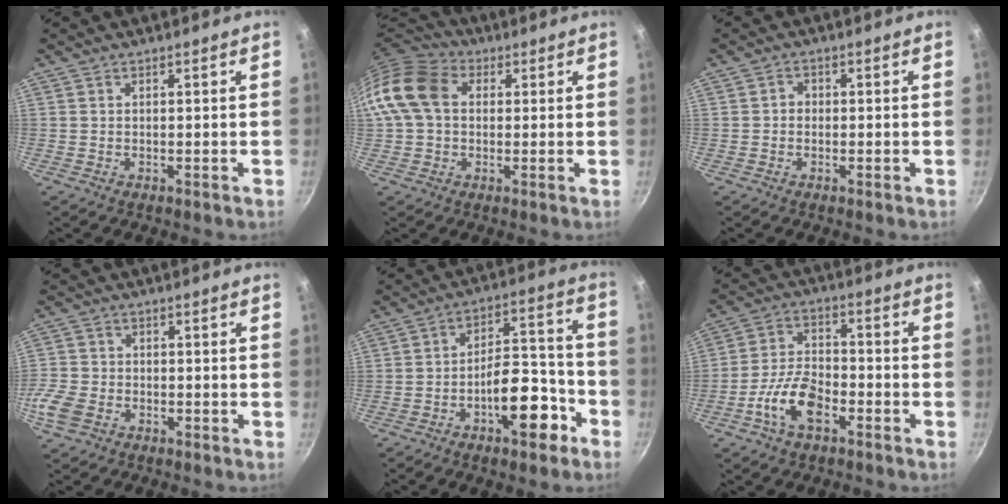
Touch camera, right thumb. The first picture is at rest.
{"total": 12.6, "force": [1.7, 9.6, 8.1], "torque": [-0.138, 0.026, 0.013]}
{"total": 1.6, "force": [-0.2, 1.4, 0.6], "torque": [-0.006, 0.005, -0.007]}
{"total": 7.4, "force": [-3.3, 5.3, 3.9], "torque": [-0.092, 0.017, -0.075]}
{"total": 13.3, "force": [-6.3, 6.0, 10.0], "torque": [-0.110, 0.072, -0.088]}
{"total": 10.1, "force": [-4.8, 5.2, 7.3], "torque": [-0.129, 0.039, -0.096]}